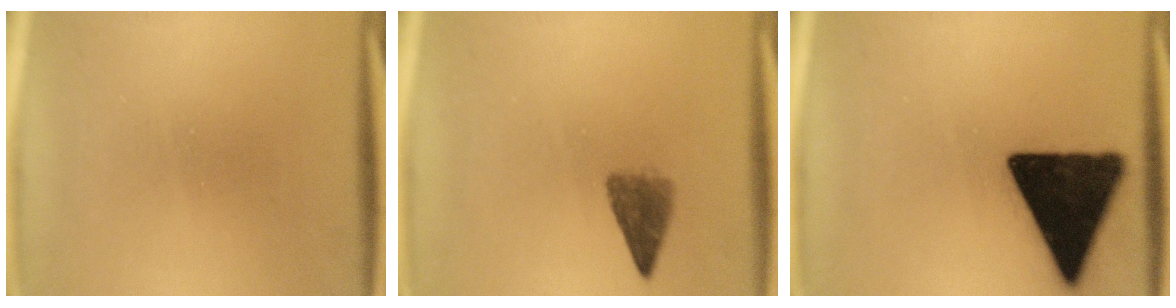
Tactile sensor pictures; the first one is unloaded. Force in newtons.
{"total": 2.7}
{"total": 14.3}